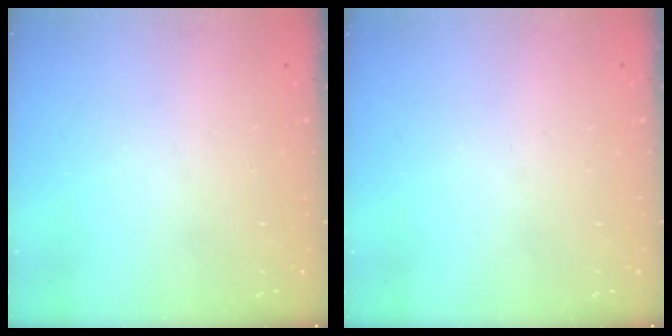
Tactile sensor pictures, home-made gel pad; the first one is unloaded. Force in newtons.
{"total": 0.0}